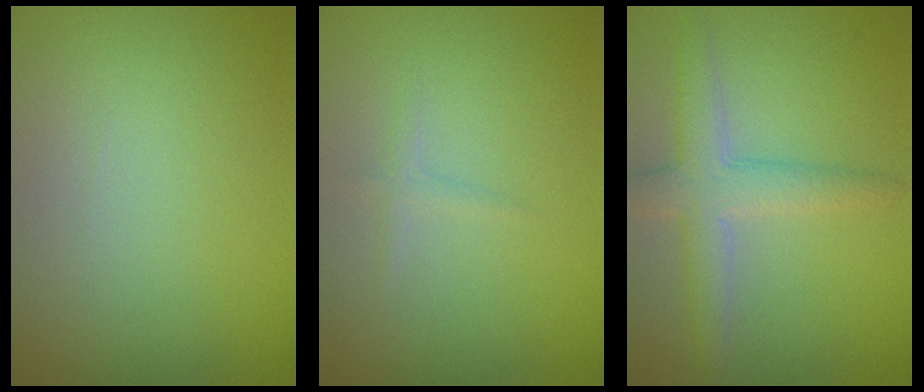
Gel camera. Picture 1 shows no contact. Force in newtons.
{"total": 0.8, "press": 0.8, "slide": 0.0}
{"total": 3.7, "press": 3.7, "slide": 0.2}